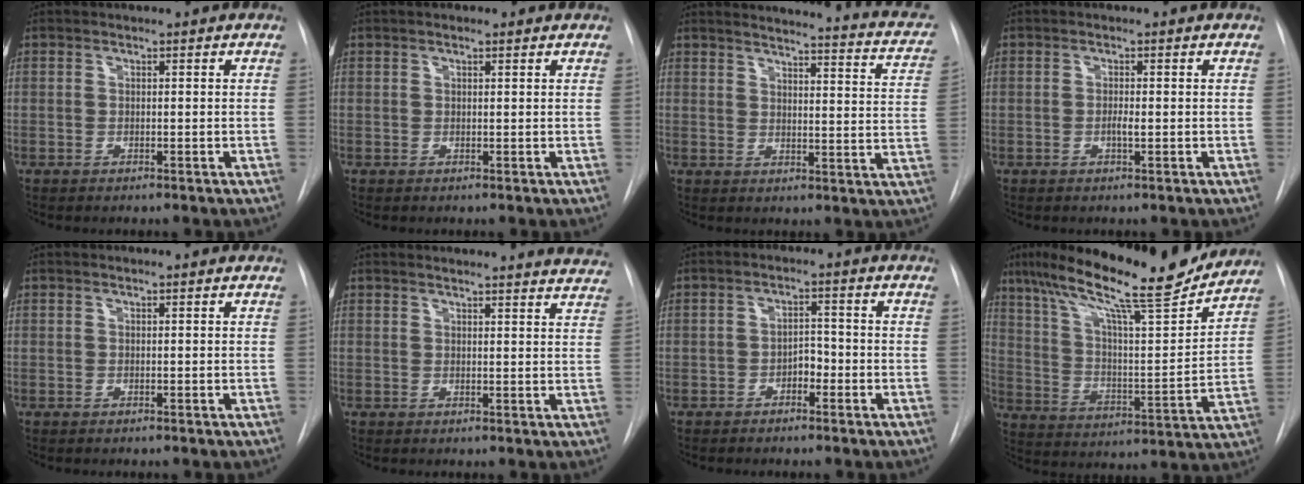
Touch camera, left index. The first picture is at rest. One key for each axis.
{"total": 0.7, "fx": -0.2, "fy": 0.3, "fz": 0.6, "tx": -0.013, "ty": 0.000, "tz": -0.004}
{"total": 18.9, "fx": 17.1, "fy": 2.8, "fz": 7.6, "tx": -0.082, "ty": -0.056, "tz": 0.177}
{"total": 1.6, "fx": -1.3, "fy": 0.0, "fz": 1.0, "tx": -0.019, "ty": -0.007, "tz": -0.019}
{"total": 0.9, "fx": -0.9, "fy": -0.2, "fz": -0.1, "tx": 0.001, "ty": -0.007, "tz": -0.009}
{"total": 12.3, "fx": 12.1, "fy": 0.8, "fz": 2.3, "tx": -0.015, "ty": -0.053, "tz": 0.113}
{"total": 3.0, "fx": -2.4, "fy": 1.2, "fz": 1.4, "tx": -0.015, "ty": 0.002, "tz": -0.038}
{"total": 21.0, "fx": 17.1, "fy": 2.2, "fz": 11.9, "tx": -0.207, "ty": -0.005, "tz": 0.268}